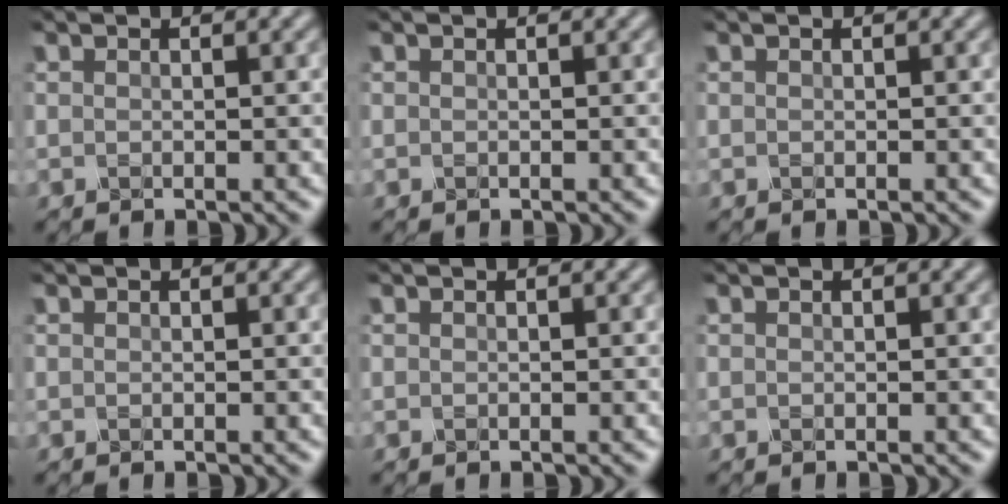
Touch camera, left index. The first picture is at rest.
{"total": 0.0}
{"total": 0.0}
{"total": 0.0}
{"total": 0.0}
{"total": 0.0}